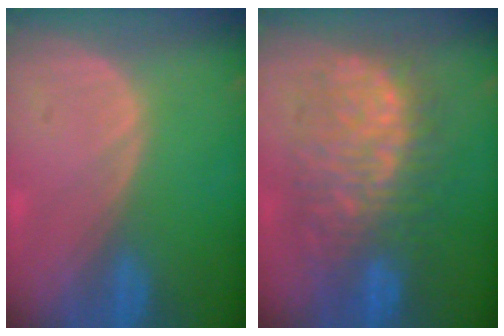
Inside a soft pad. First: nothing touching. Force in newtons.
{"total": 12.1, "press": 12.0, "slide": 1.5}